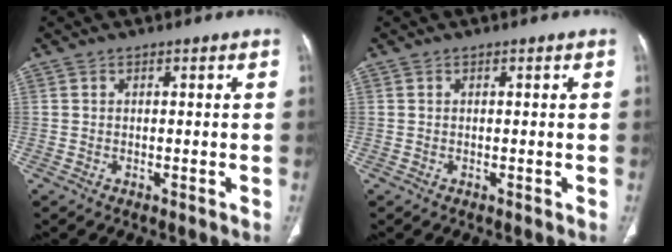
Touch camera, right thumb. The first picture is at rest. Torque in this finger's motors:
{"motor_torque": [0.00, 0.00, -0.06, 0.06, 0.00]}